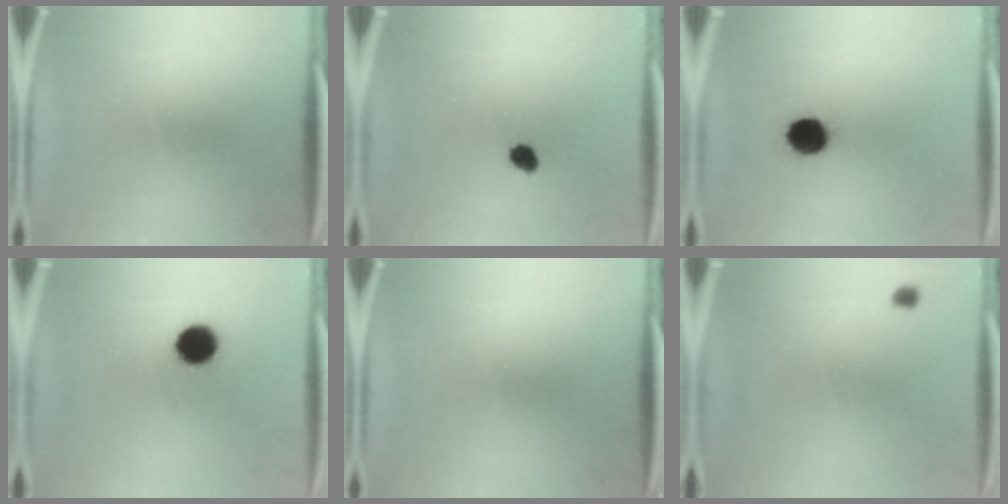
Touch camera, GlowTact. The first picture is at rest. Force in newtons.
{"total": 2.8}
{"total": 9.5}
{"total": 8.6}
{"total": 0.0}
{"total": 1.0}